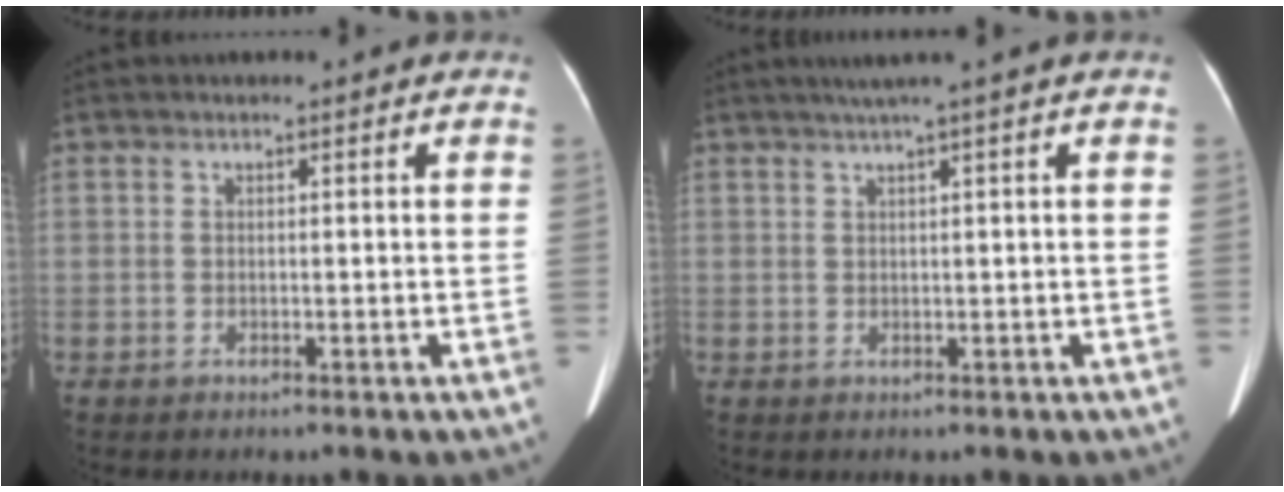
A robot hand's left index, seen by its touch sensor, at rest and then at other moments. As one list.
[{"total": 2.9, "force": [1.8, -1.0, 2.0], "torque": [-0.036, 0.004, 0.037]}]